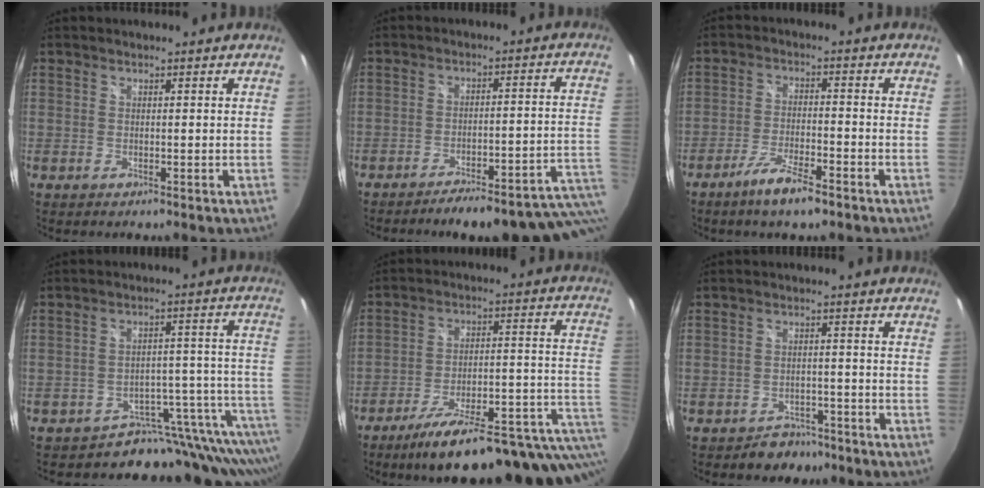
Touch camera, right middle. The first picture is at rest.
{"total": 18.6, "force": [-15.0, 2.6, 10.7], "torque": [-0.103, -0.010, -0.189]}
{"total": 7.6, "force": [-5.4, 1.4, 5.2], "torque": [-0.114, -0.008, -0.095]}
{"total": 13.7, "force": [-11.6, 5.9, 4.2], "torque": [-0.019, 0.017, -0.171]}
{"total": 23.6, "force": [-12.6, 6.6, 18.9], "torque": [-0.246, -0.023, -0.161]}
{"total": 5.4, "force": [-4.2, 3.2, 0.7], "torque": [-0.019, 0.014, -0.054]}